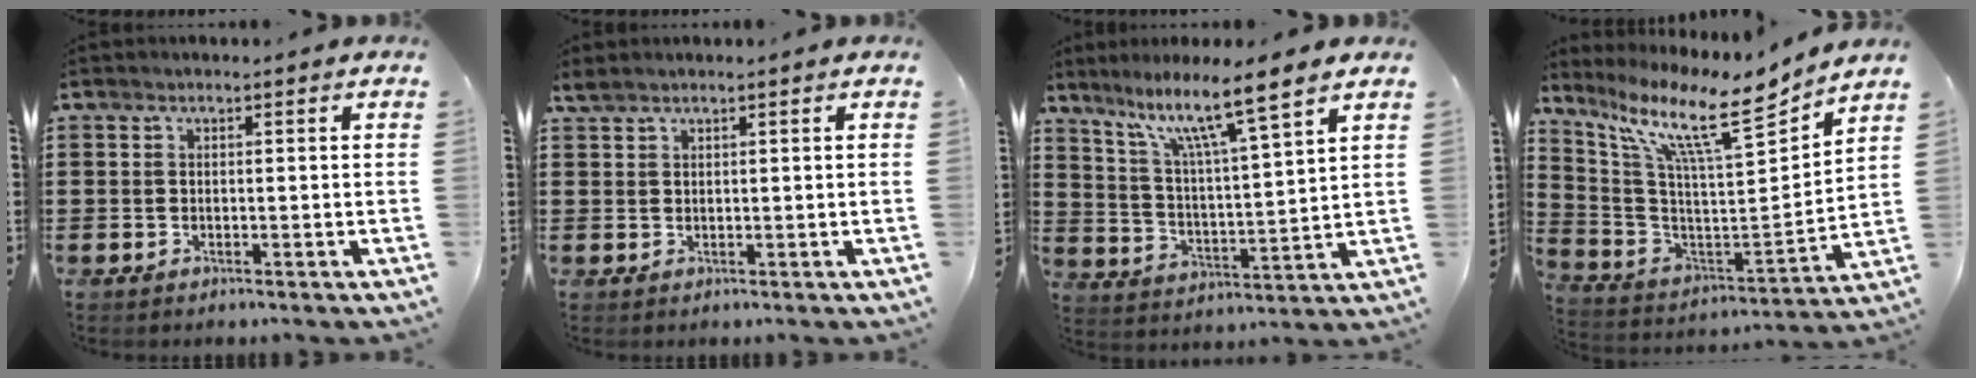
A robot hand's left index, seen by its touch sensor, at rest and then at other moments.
{"total": 1.3, "force": [1.2, 0.3, 0.5], "torque": [-0.014, 0.001, 0.023]}
{"total": 9.1, "force": [7.0, 0.0, 5.9], "torque": [-0.131, -0.043, 0.110]}
{"total": 12.5, "force": [9.0, 1.8, 8.4], "torque": [-0.190, -0.059, 0.143]}